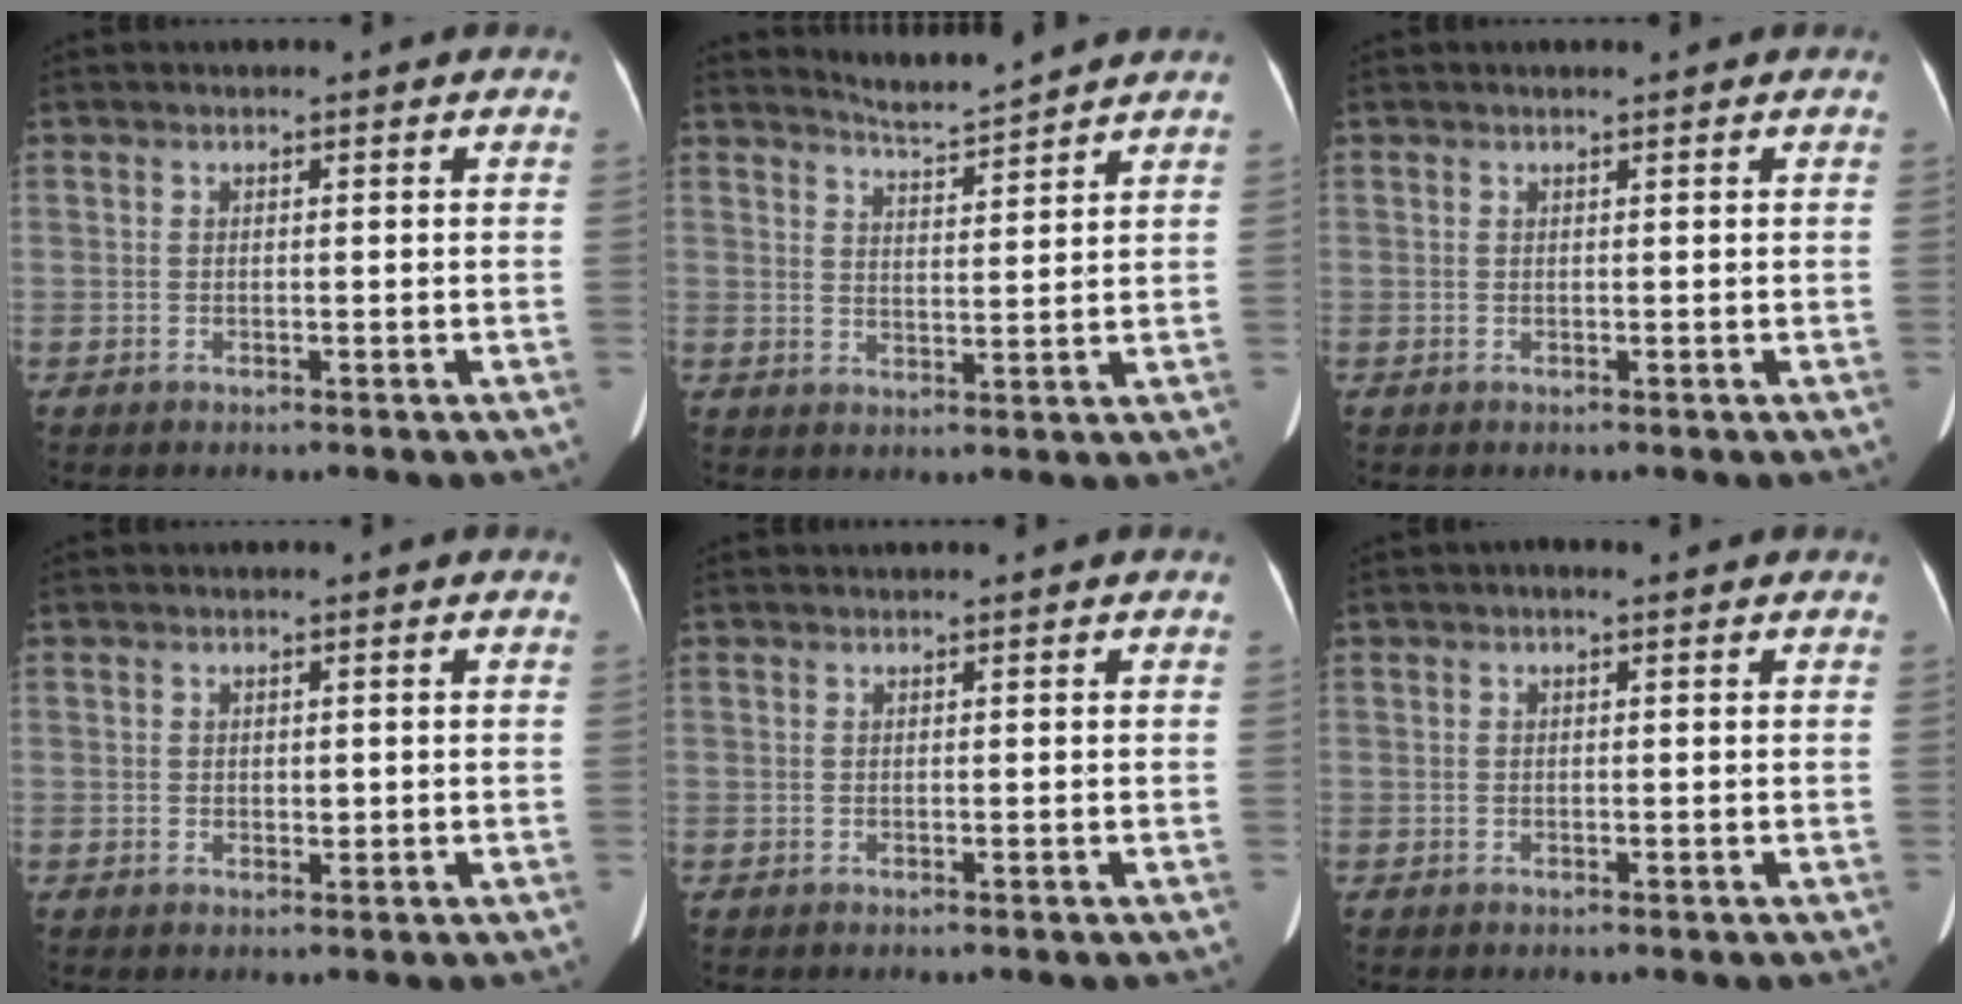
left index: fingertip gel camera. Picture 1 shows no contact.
{"total": 5.1, "force": [5.0, -1.1, 0.4], "torque": [-0.019, -0.009, 0.086]}
{"total": 0.9, "force": [0.8, -0.1, 0.4], "torque": [-0.008, 0.007, 0.018]}
{"total": 0.9, "force": [0.1, 0.6, 0.6], "torque": [-0.009, -0.001, 0.005]}
{"total": 0.8, "force": [0.8, -0.1, 0.3], "torque": [-0.007, 0.014, 0.020]}
{"total": 1.0, "force": [0.6, 0.3, 0.7], "torque": [-0.018, 0.009, 0.007]}